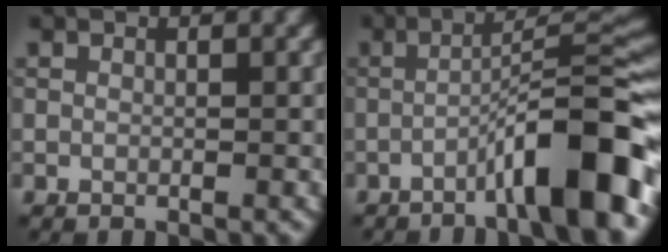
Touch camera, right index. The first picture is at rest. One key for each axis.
{"total": 9.7, "fx": -4.3, "fy": 1.5, "fz": 8.6, "tx": -0.114, "ty": 0.025, "tz": -0.073}